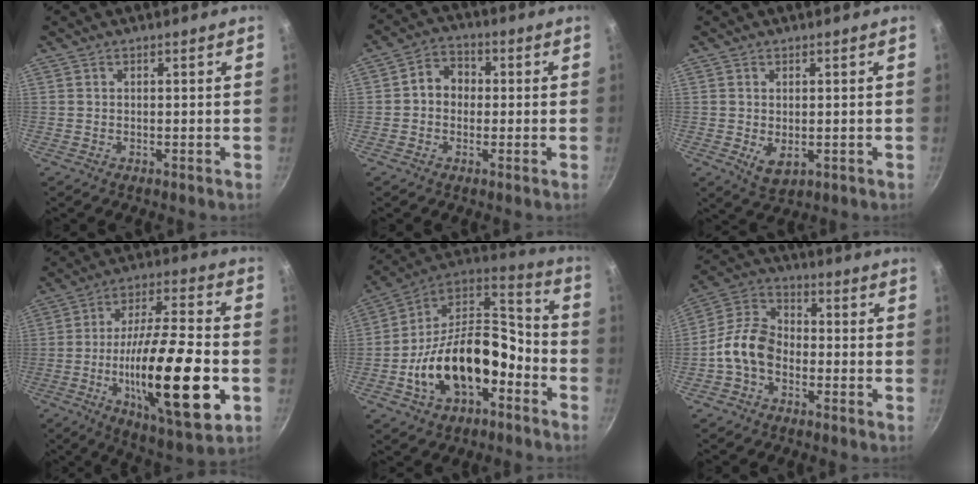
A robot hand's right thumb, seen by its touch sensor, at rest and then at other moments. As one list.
[{"total": 5.9, "force": [0.0, 5.0, 3.1], "torque": [-0.022, 0.013, -0.013]}, {"total": 4.1, "force": [-0.4, 2.5, 3.2], "torque": [-0.051, -0.016, 0.003]}, {"total": 25.4, "force": [-6.2, 7.5, 23.5], "torque": [-0.385, 0.019, -0.097]}, {"total": 21.4, "force": [-7.4, 12.5, 15.8], "torque": [-0.244, 0.071, -0.130]}, {"total": 9.9, "force": [-3.0, 6.9, 6.5], "torque": [-0.104, 0.040, -0.079]}]